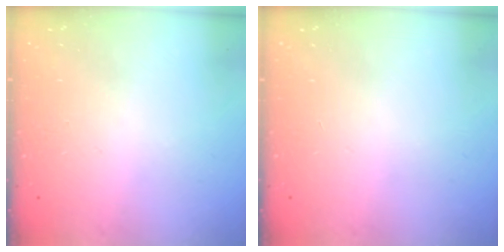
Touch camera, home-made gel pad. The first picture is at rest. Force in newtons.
{"total": 0.0}